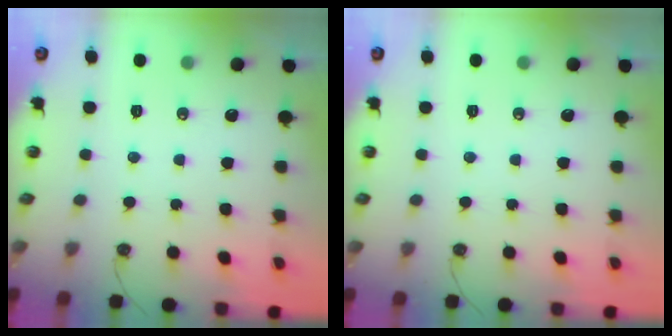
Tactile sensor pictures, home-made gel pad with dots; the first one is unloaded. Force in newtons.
{"total": 0.0}